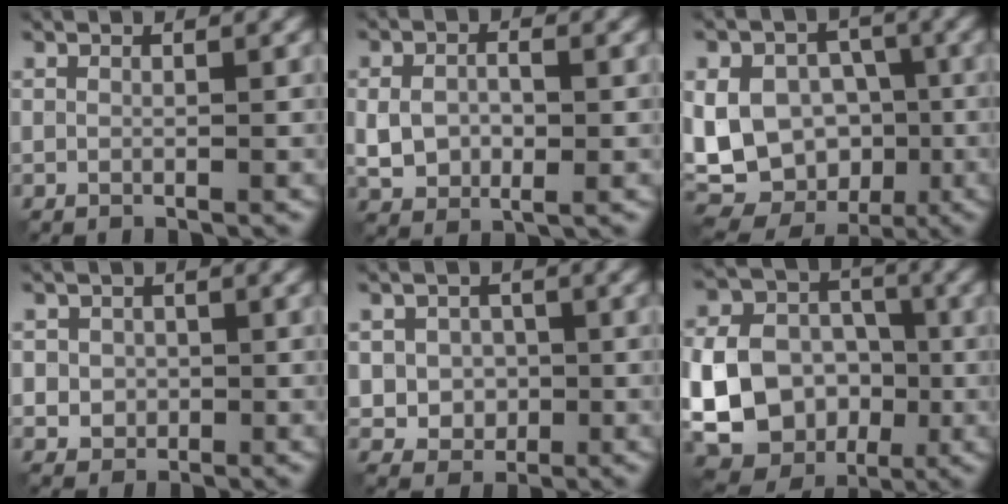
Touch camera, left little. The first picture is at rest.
{"total": 4.1, "force": [-0.2, 2.7, 3.0], "torque": [-0.059, -0.001, -0.006]}
{"total": 13.8, "force": [-1.8, 11.8, 6.9], "torque": [-0.132, 0.022, -0.038]}
{"total": 2.1, "force": [0.0, 2.0, 0.7], "torque": [-0.003, -0.003, -0.003]}
{"total": 3.5, "force": [0.0, 3.2, 1.3], "torque": [-0.014, -0.002, -0.011]}
{"total": 15.6, "force": [-3.0, 13.8, 6.6], "torque": [-0.162, -0.012, -0.065]}